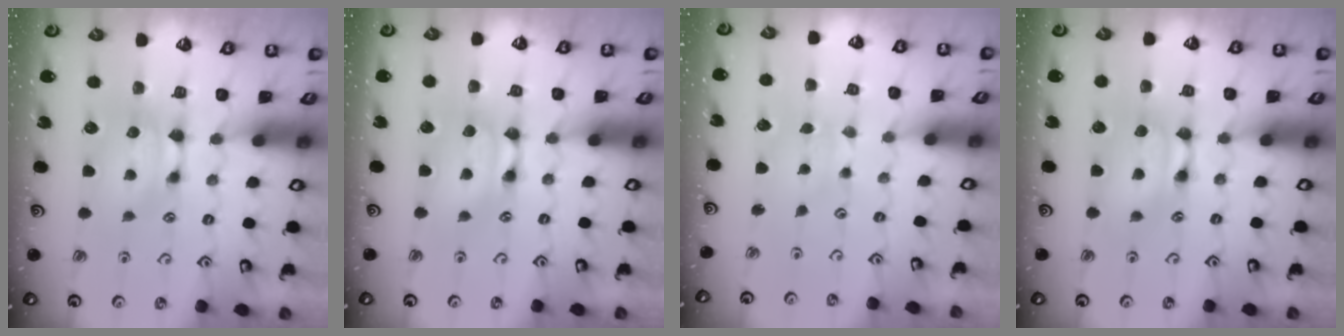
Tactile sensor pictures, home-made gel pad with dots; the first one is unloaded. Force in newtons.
{"total": 2.0, "press": 2.0, "slide": 0.1}
{"total": 1.2, "press": 1.2, "slide": 0.1}
{"total": 2.1, "press": 2.1, "slide": 0.1}